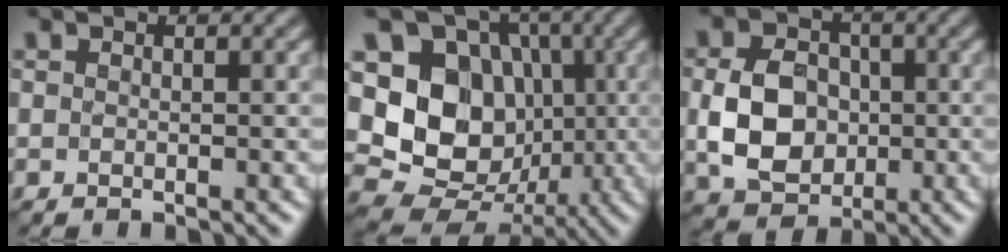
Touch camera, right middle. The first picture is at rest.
{"total": 10.4, "force": [0.4, 8.8, 5.5], "torque": [-0.088, -0.006, -0.012]}
{"total": 6.4, "force": [-0.6, 4.9, 4.0], "torque": [-0.084, -0.001, -0.013]}